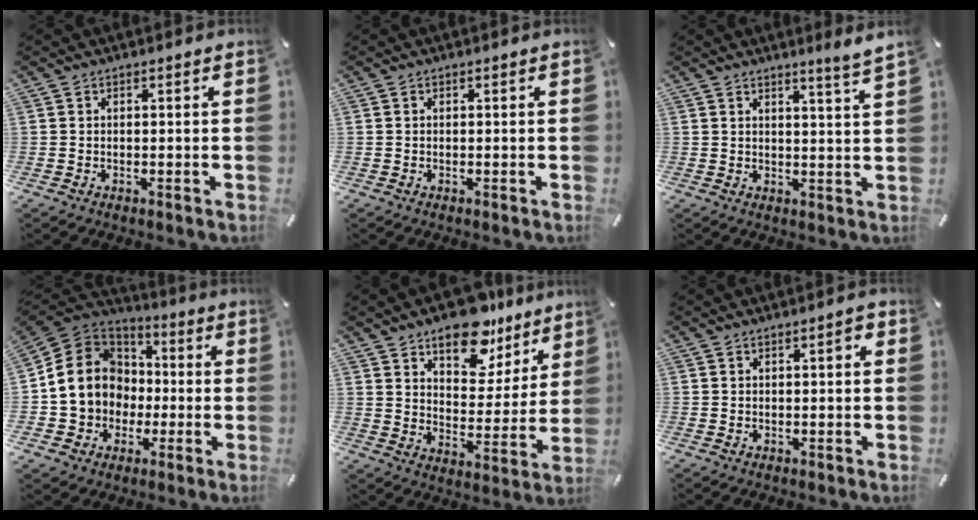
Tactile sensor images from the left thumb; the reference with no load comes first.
{"total": 0.0}
{"total": 2.6, "force": [1.9, -0.5, 1.6], "torque": [-0.032, -0.012, 0.034]}
{"total": 15.1, "force": [-1.1, 13.9, 5.8], "torque": [-0.132, 0.020, -0.013]}
{"total": 13.7, "force": [10.5, 7.2, 5.0], "torque": [-0.056, -0.083, 0.187]}
{"total": 1.8, "force": [0.4, 0.5, 1.7], "torque": [-0.030, 0.005, 0.004]}